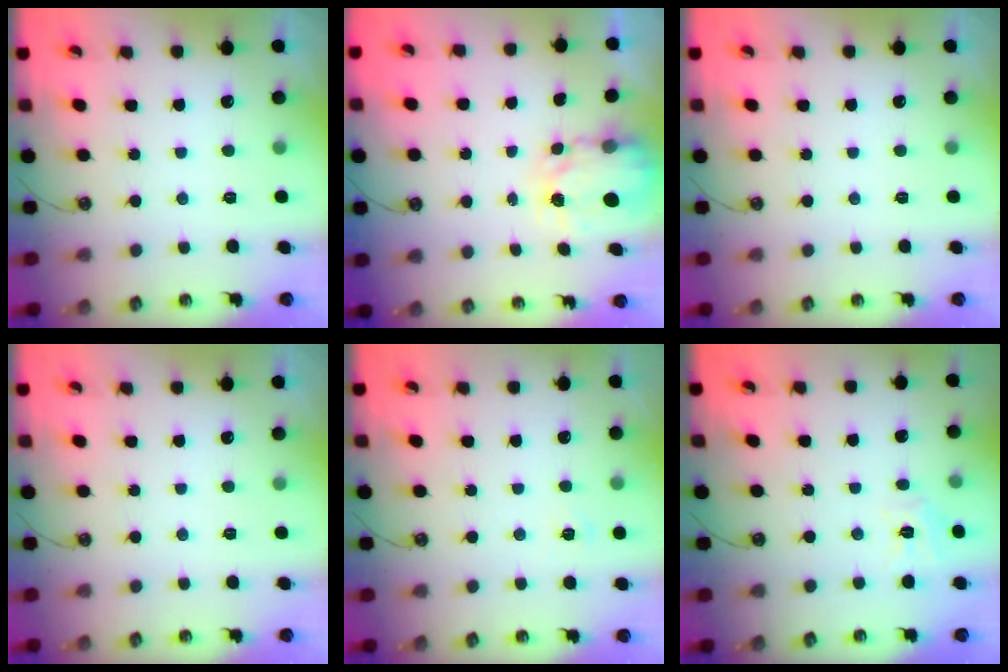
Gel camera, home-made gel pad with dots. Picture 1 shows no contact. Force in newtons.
{"total": 3.9, "press": 3.9, "slide": 0.1}
{"total": 0.0}
{"total": 0.0}
{"total": 3.3, "press": 3.3, "slide": 0.4}
{"total": 5.4, "press": 5.4, "slide": 0.5}